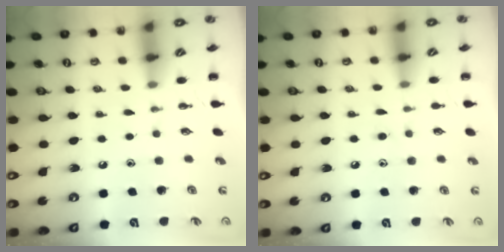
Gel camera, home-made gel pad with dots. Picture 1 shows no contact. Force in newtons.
{"total": 6.8, "press": 6.5, "slide": 2.0}